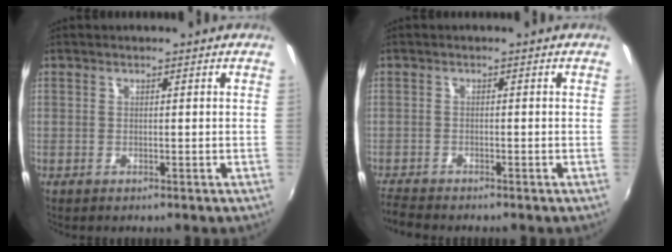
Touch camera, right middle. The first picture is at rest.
{"total": 3.5, "force": [-3.4, 0.3, 0.7], "torque": [-0.029, -0.018, -0.071]}